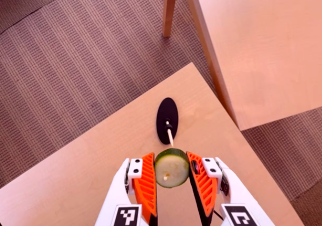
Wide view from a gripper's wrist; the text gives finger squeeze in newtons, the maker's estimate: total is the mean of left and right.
{"total": 12.9, "left": 13.5, "right": 12.2}